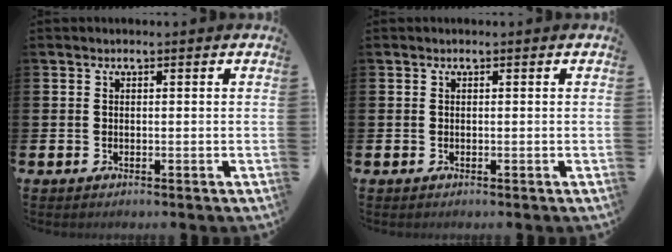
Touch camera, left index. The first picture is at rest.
{"total": 0.0}